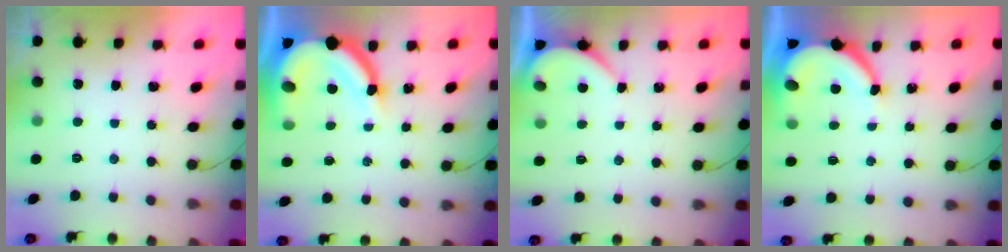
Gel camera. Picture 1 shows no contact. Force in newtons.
{"total": 12.6, "press": 12.5, "slide": 1.4}
{"total": 1.6, "press": 1.5, "slide": 0.2}
{"total": 6.9, "press": 6.9, "slide": 0.8}